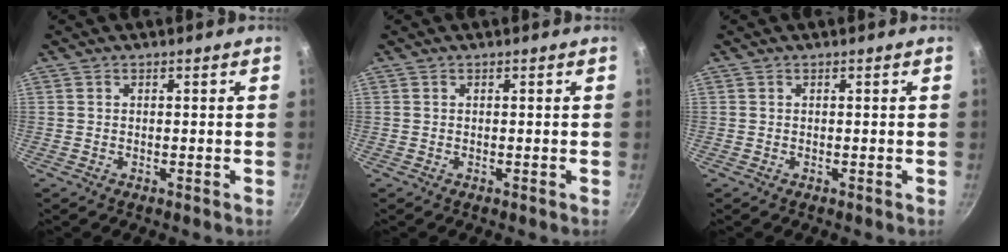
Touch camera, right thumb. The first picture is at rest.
{"total": 0.0}
{"total": 0.0}